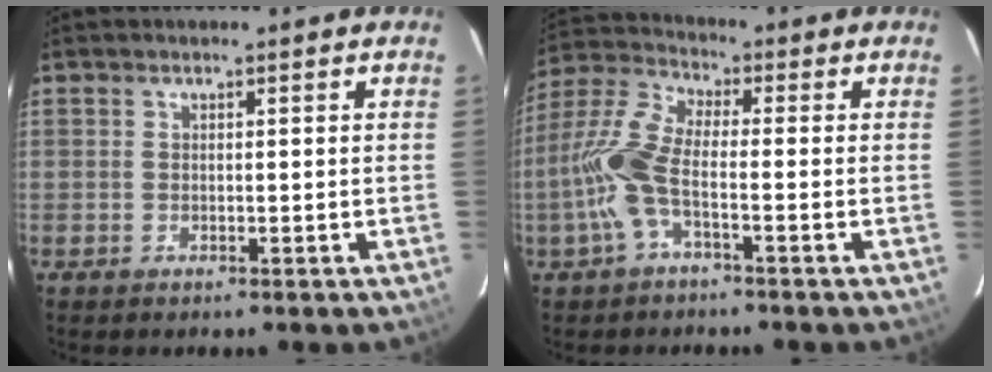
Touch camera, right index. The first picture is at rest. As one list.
[{"total": 9.4, "force": [-2.8, 2.6, 8.5], "torque": [-0.204, 0.008, -0.062]}]